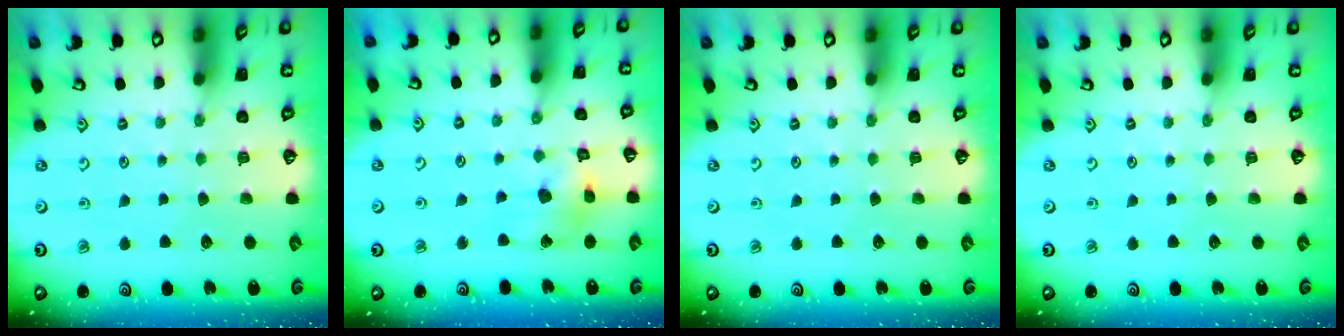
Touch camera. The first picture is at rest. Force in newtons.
{"total": 10.5, "press": 10.4, "slide": 1.4}
{"total": 0.0}
{"total": 0.0}